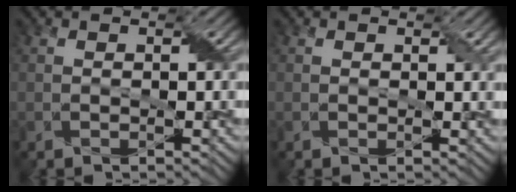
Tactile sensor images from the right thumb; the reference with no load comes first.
{"total": 0.9, "force": [0.3, 0.6, 0.7], "torque": [-0.007, -0.003, 0.005]}